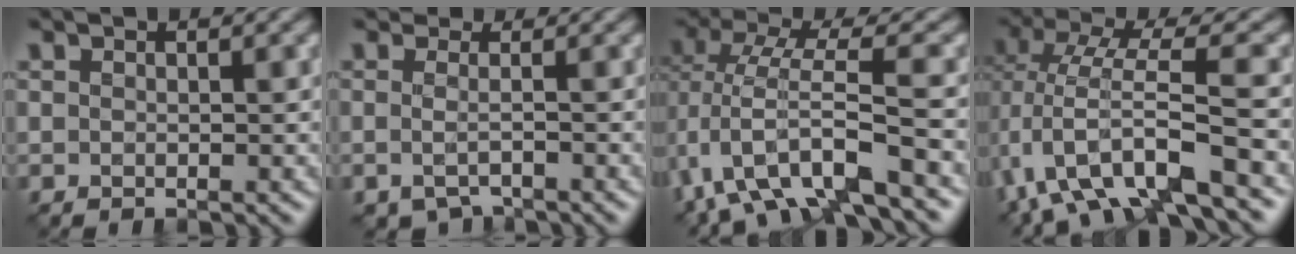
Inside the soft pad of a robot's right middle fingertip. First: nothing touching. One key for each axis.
{"total": 2.2, "fx": -1.1, "fy": 1.5, "fz": 1.2, "tx": -0.005, "ty": 0.002, "tz": -0.019}
{"total": 6.4, "fx": -2.8, "fy": 2.3, "fz": 5.3, "tx": -0.096, "ty": -0.005, "tz": -0.055}
{"total": 7.0, "fx": -2.6, "fy": 2.2, "fz": 6.1, "tx": -0.115, "ty": -0.002, "tz": -0.054}